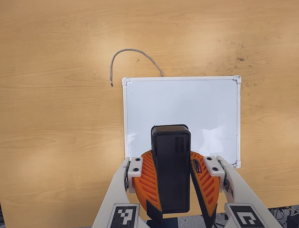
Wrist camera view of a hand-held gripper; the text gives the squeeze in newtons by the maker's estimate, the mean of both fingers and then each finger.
{"total": 10.4, "left": 10.6, "right": 10.3}